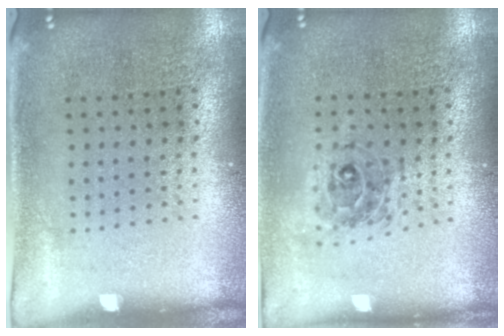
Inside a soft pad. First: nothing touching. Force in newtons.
{"total": 0.8, "press": 0.8, "slide": 0.1}